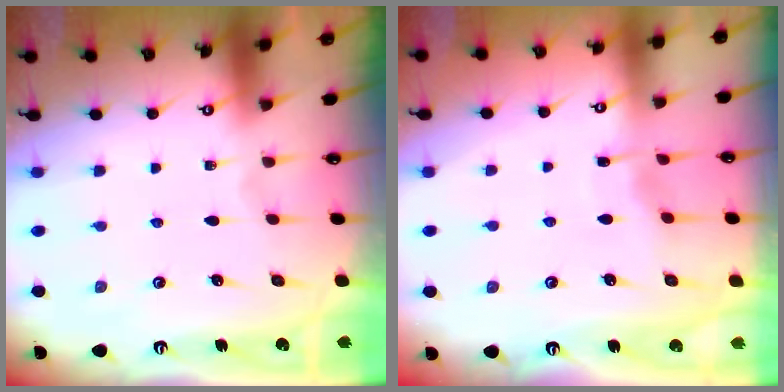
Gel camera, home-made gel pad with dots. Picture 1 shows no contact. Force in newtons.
{"total": 4.1, "press": 4.1, "slide": 0.5}